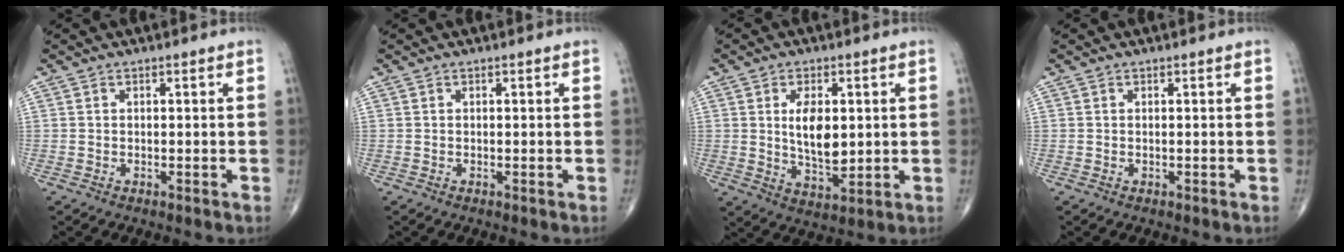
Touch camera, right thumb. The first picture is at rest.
{"total": 0.0}
{"total": 8.9, "force": [1.3, 4.6, 7.5], "torque": [-0.114, -0.017, 0.030]}
{"total": 0.0}